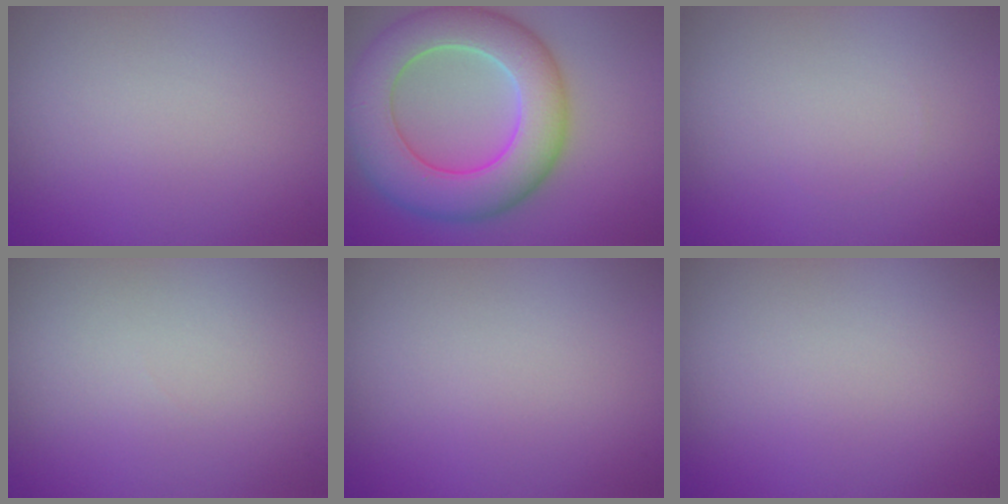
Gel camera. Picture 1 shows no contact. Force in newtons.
{"total": 9.4, "press": 9.4, "slide": 0.4}
{"total": 0.0}
{"total": 0.0}
{"total": 0.0}
{"total": 0.0}